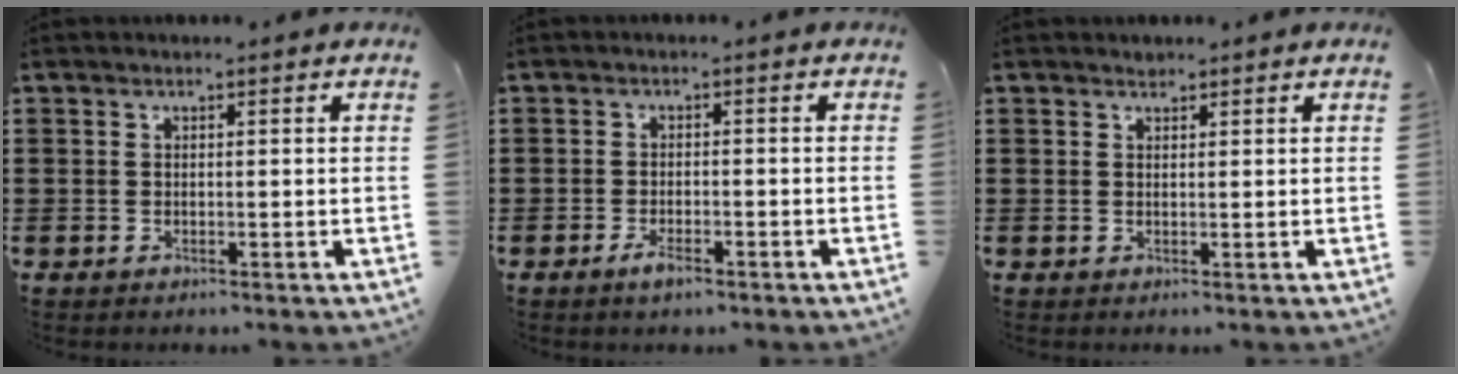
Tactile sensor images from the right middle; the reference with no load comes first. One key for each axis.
{"total": 2.3, "fx": -1.5, "fy": 0.7, "fz": 1.6, "tx": -0.036, "ty": -0.003, "tz": -0.029}
{"total": 0.9, "fx": 0.8, "fy": 0.3, "fz": -0.1, "tx": 0.000, "ty": 0.000, "tz": 0.016}